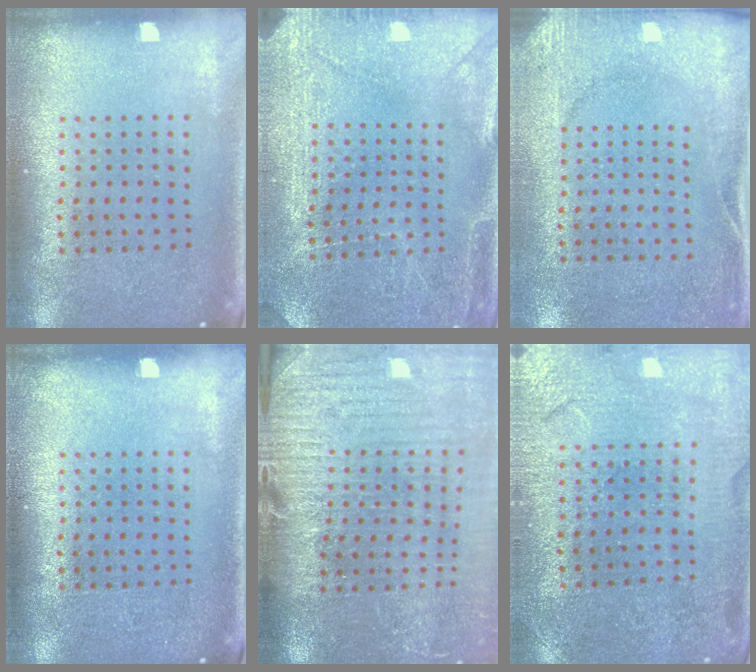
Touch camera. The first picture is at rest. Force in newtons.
{"total": 2.8, "press": 2.8, "slide": 0.4}
{"total": 2.7, "press": 2.2, "slide": 1.7}
{"total": 0.0}
{"total": 3.5, "press": 3.1, "slide": 1.6}
{"total": 1.3, "press": 1.3, "slide": 0.1}